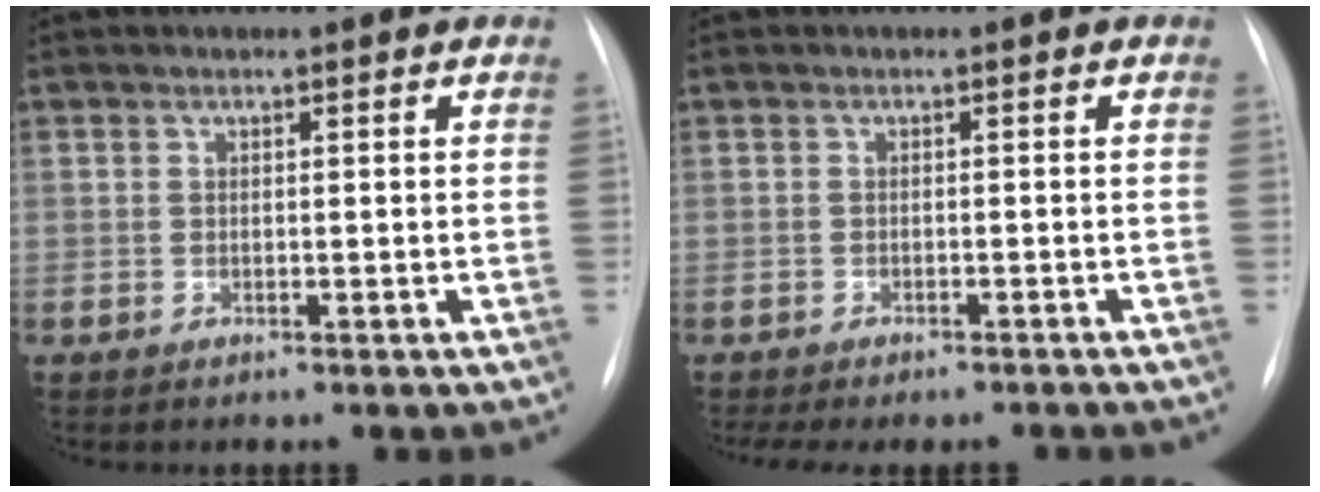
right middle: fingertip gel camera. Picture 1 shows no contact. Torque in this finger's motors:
{"motor_torque": [0.46, -0.45, 0.06, 0.06]}